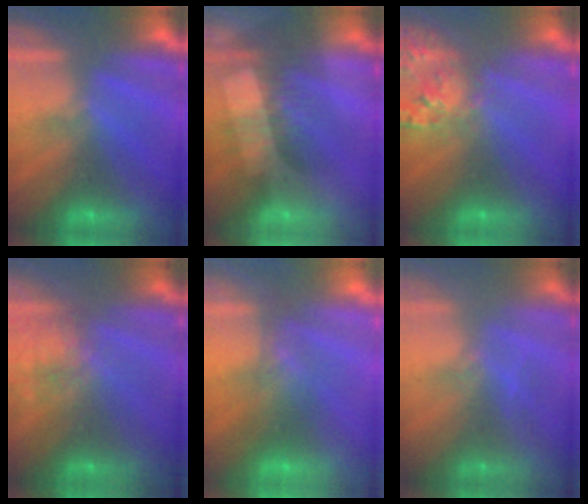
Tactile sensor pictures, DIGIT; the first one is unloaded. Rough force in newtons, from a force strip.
{"total": 3.2}
{"total": 2.7}
{"total": 4.7}
{"total": 2.5}
{"total": 2.9}